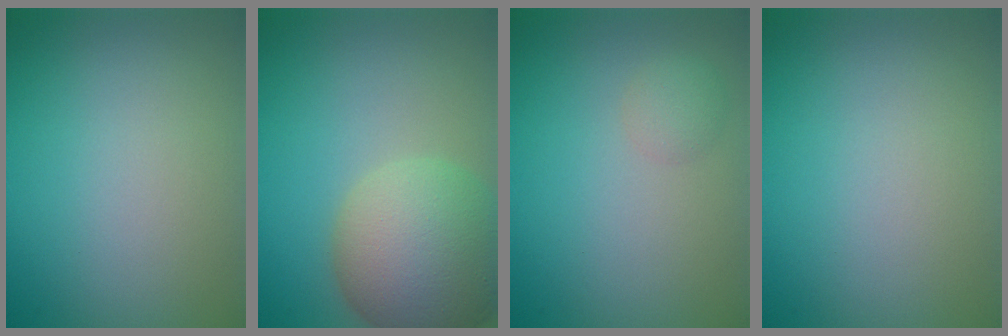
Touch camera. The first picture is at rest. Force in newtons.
{"total": 9.6, "press": 9.6, "slide": 0.6}
{"total": 1.4, "press": 1.4, "slide": 0.0}
{"total": 0.0}